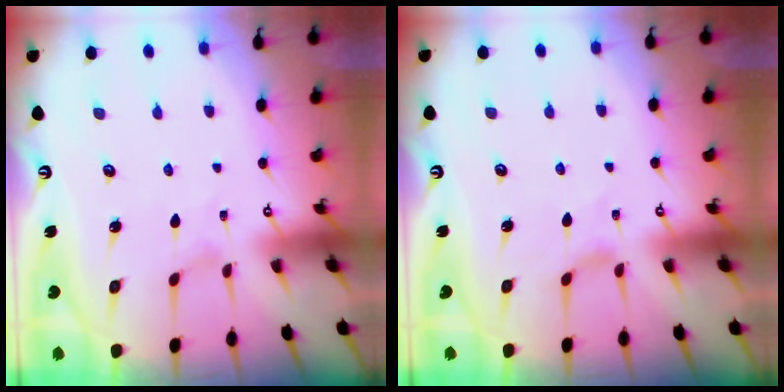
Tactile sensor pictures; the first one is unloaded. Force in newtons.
{"total": 1.5, "press": 1.4, "slide": 0.4}